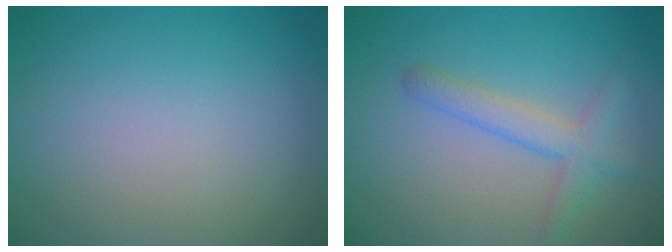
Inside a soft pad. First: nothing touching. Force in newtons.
{"total": 2.9, "press": 2.8, "slide": 0.2}